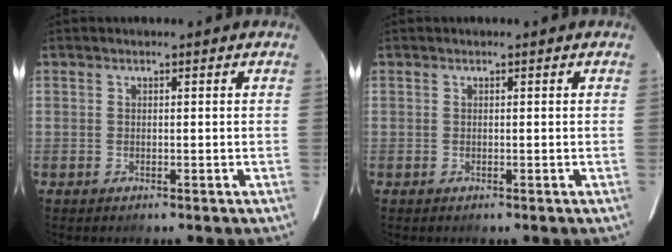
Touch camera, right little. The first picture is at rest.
{"total": 0.0}